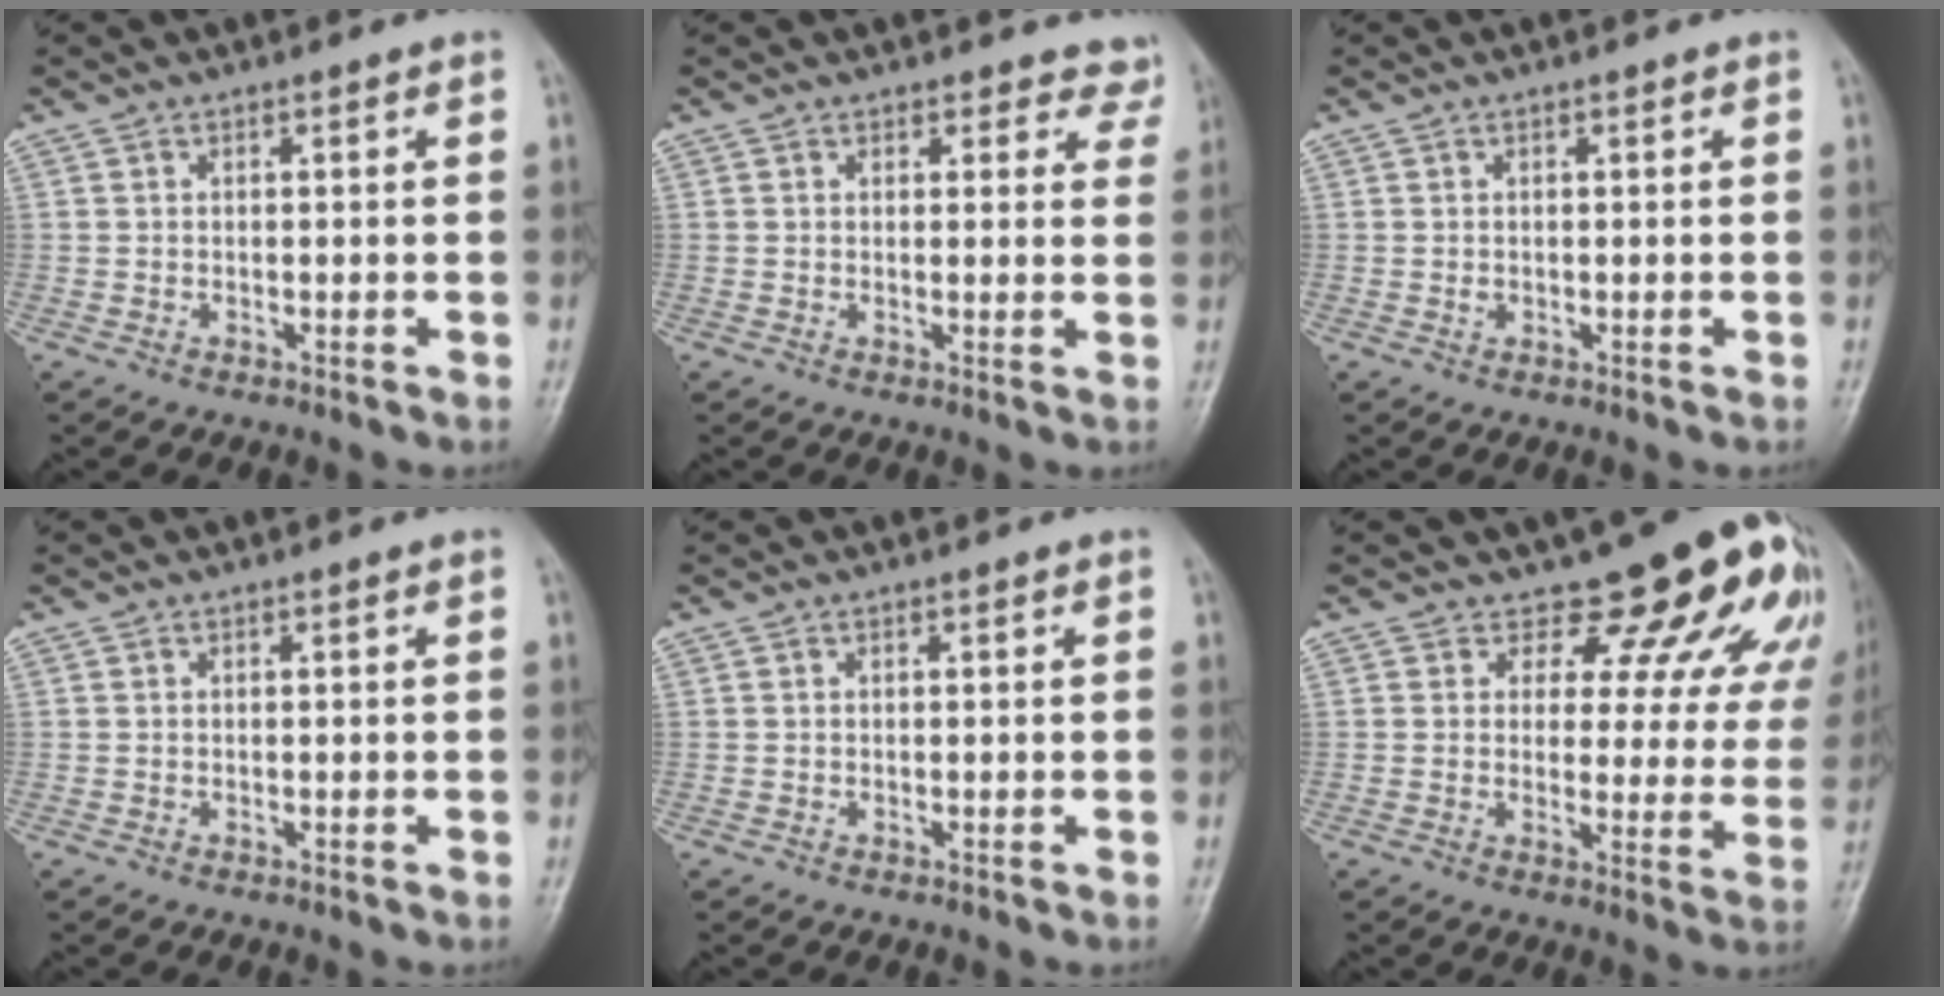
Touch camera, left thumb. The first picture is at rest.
{"total": 5.2, "force": [4.5, 2.5, 0.0], "torque": [0.049, -0.021, 0.028]}
{"total": 0.9, "force": [0.2, 0.7, 0.5], "torque": [-0.002, 0.001, 0.004]}
{"total": 0.0}
{"total": 0.0}
{"total": 15.6, "force": [12.8, 7.1, 5.5], "torque": [-0.008, -0.079, 0.130]}